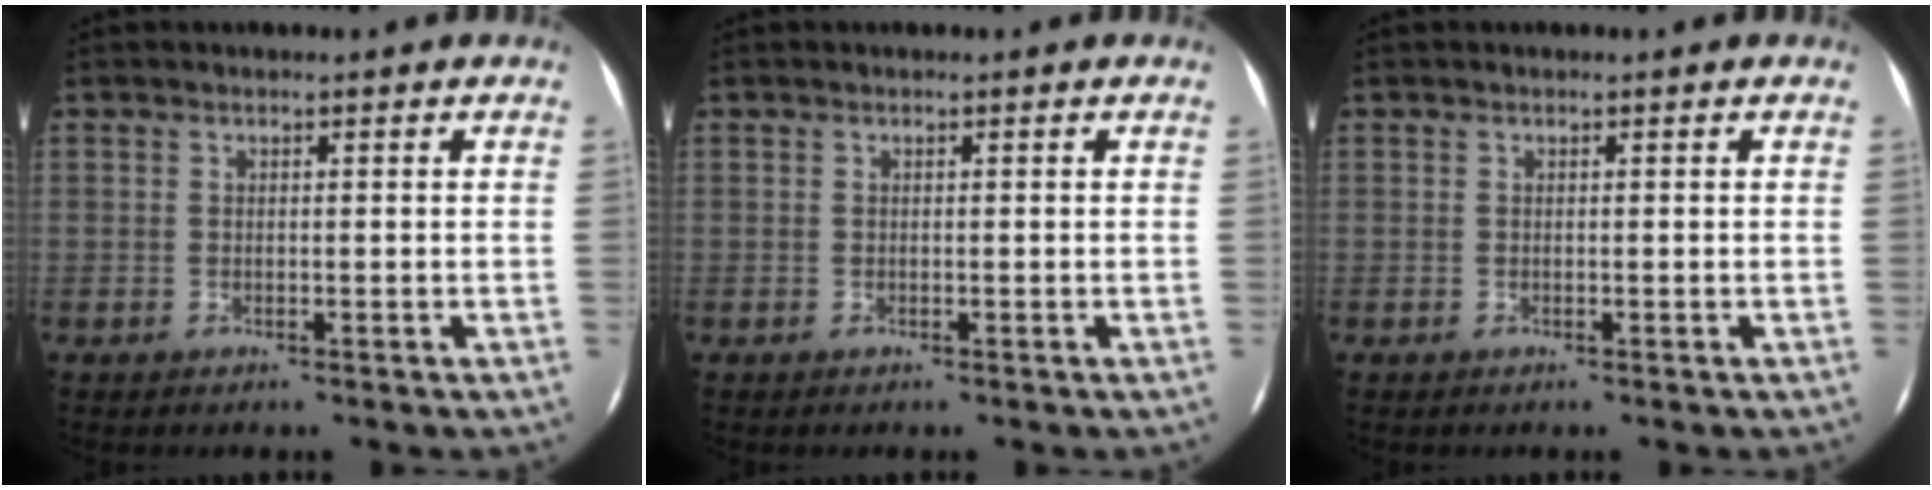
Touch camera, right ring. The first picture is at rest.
{"total": 0.0}
{"total": 0.0}